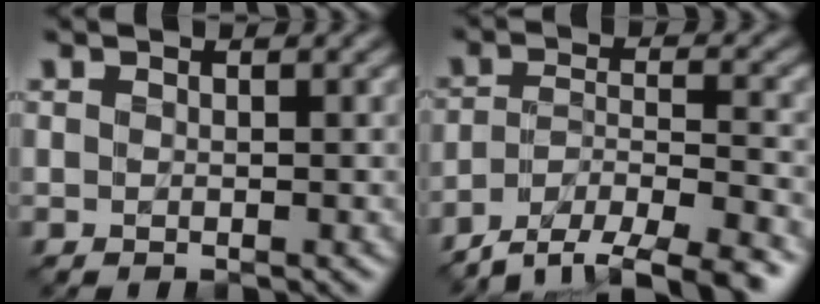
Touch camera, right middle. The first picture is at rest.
{"total": 7.8, "force": [-6.5, 2.0, 3.6], "torque": [-0.064, -0.014, -0.110]}